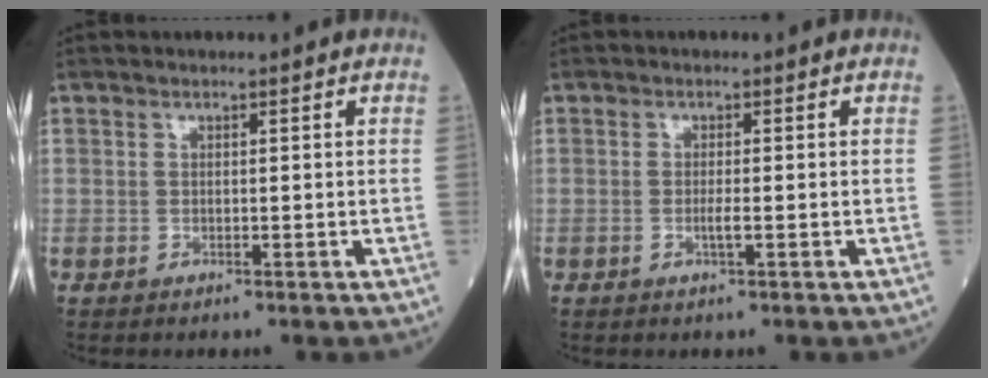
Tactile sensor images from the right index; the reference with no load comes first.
{"total": 1.2, "force": [-0.4, 0.0, 1.2], "torque": [-0.026, -0.003, -0.008]}